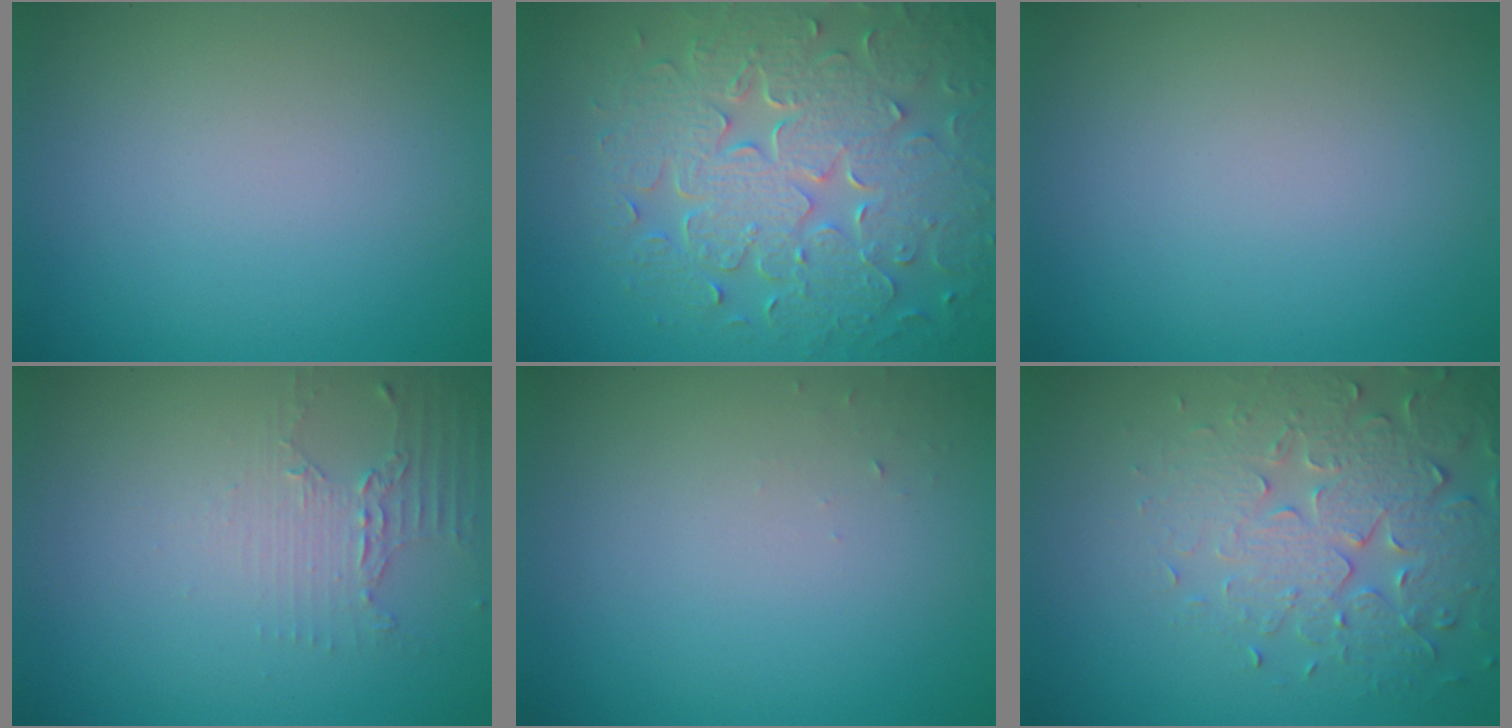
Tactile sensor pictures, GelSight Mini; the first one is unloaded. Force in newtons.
{"total": 8.9, "press": 6.2, "slide": 6.4}
{"total": 0.0}
{"total": 2.2, "press": 1.6, "slide": 1.5}
{"total": 0.6, "press": 0.6, "slide": 0.1}
{"total": 4.6, "press": 4.5, "slide": 1.1}